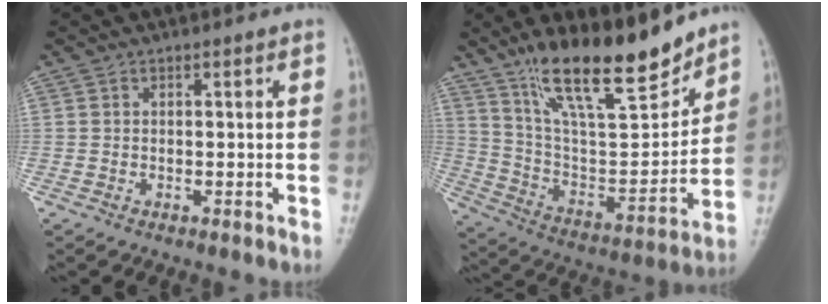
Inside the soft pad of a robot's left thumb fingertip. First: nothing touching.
{"total": 20.7, "force": [15.1, 5.8, 12.9], "torque": [-0.181, -0.078, 0.268]}